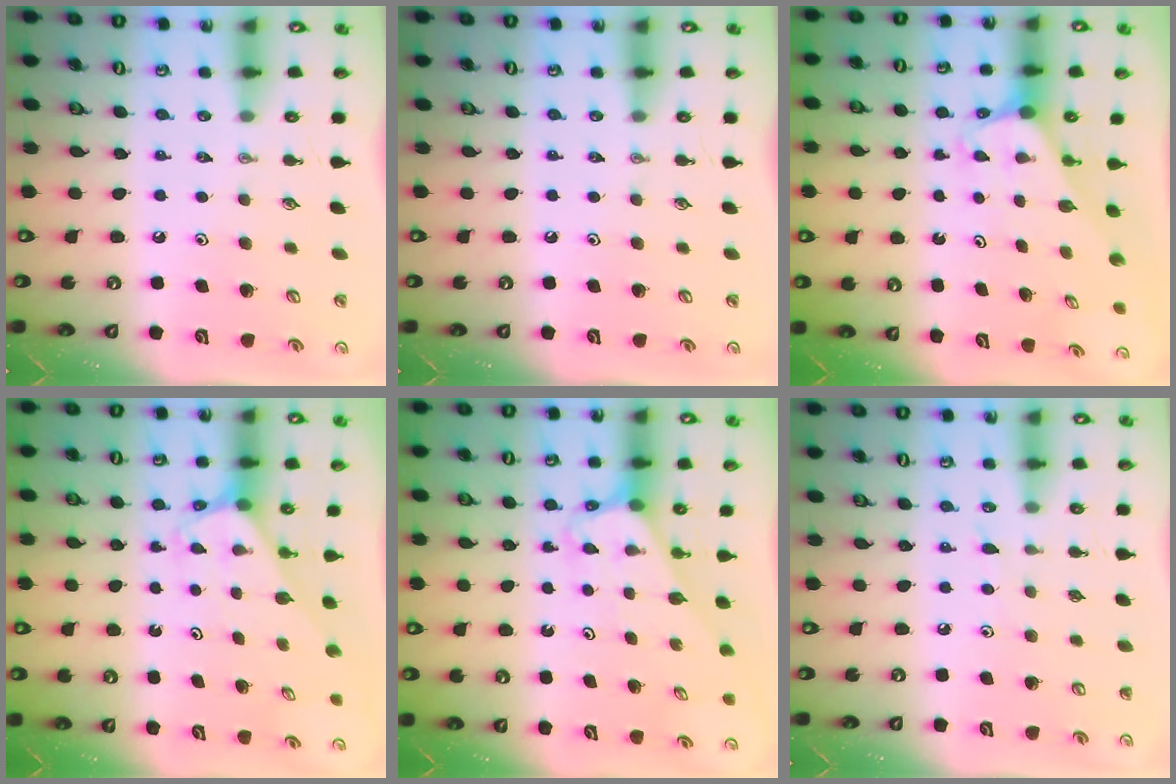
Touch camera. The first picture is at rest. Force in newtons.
{"total": 0.0}
{"total": 1.9, "press": 1.9, "slide": 0.1}
{"total": 2.3, "press": 2.3, "slide": 0.2}
{"total": 3.2, "press": 3.2, "slide": 0.2}
{"total": 4.9, "press": 4.8, "slide": 0.7}